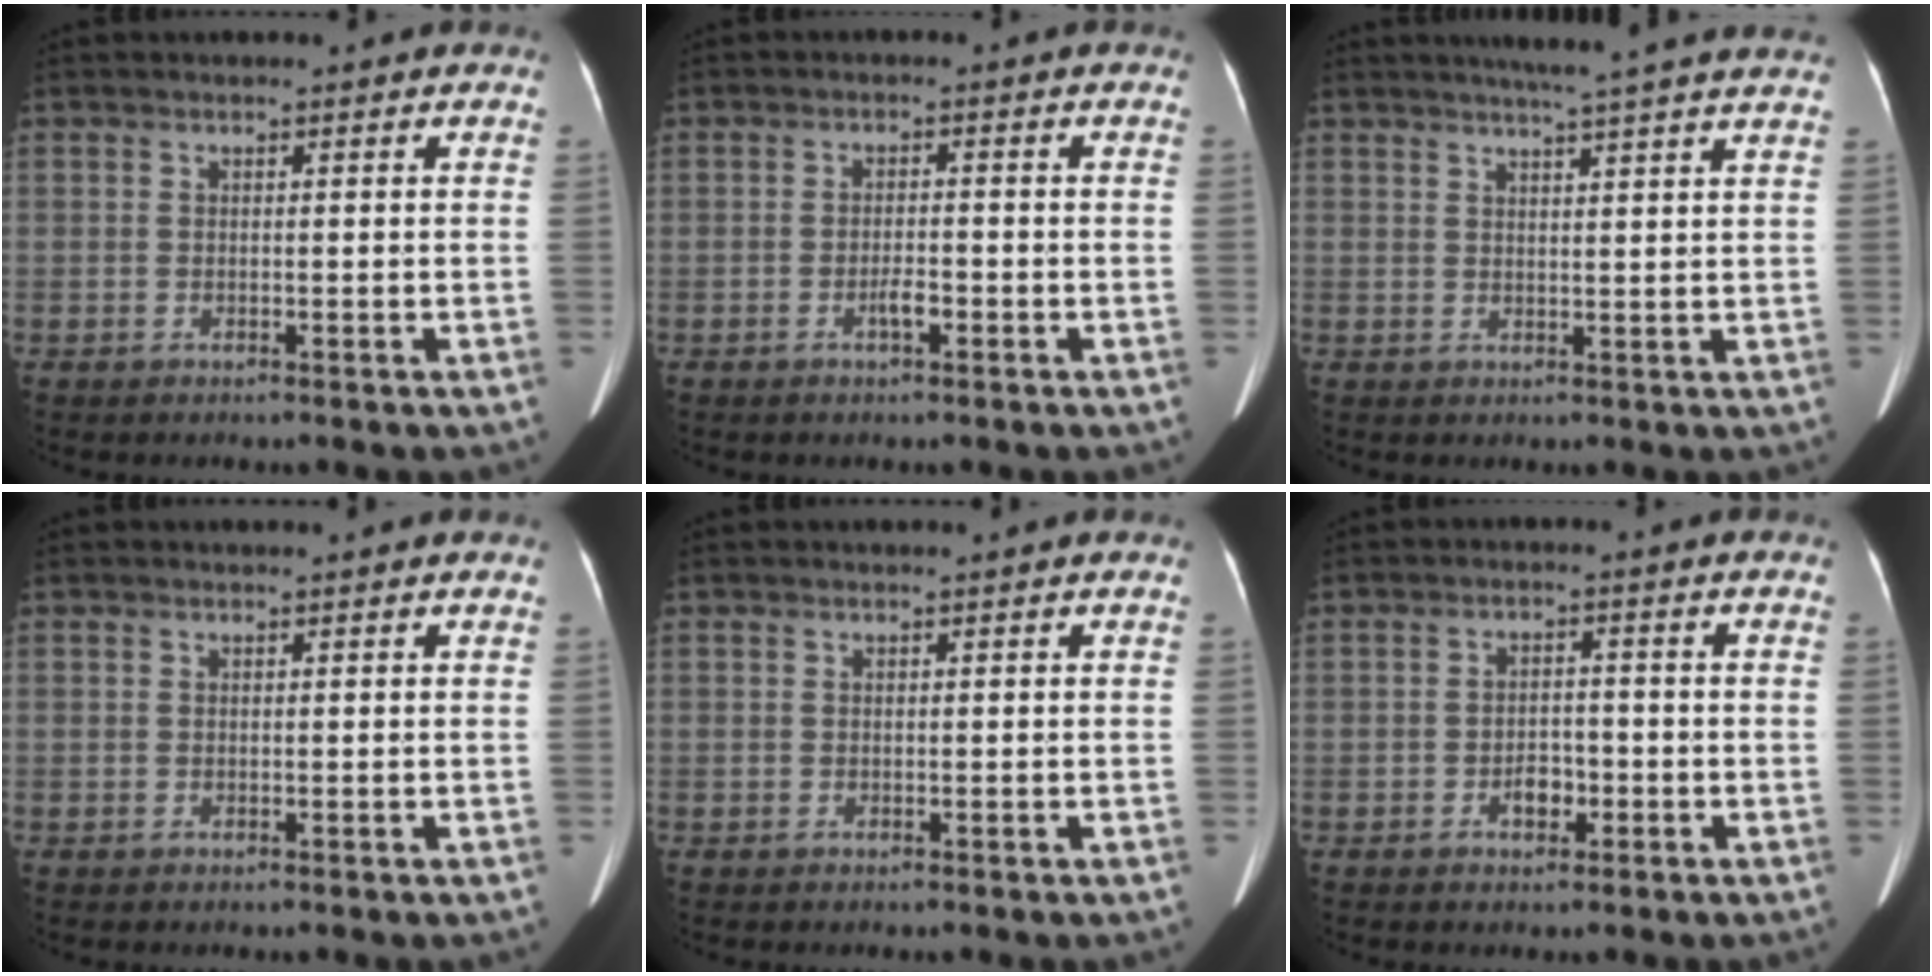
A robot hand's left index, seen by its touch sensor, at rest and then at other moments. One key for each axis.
{"total": 2.0, "fx": -1.2, "fy": 0.5, "fz": 1.6, "tx": -0.030, "ty": 0.001, "tz": -0.019}
{"total": 12.2, "fx": 10.6, "fy": -0.5, "fz": 6.1, "tx": -0.089, "ty": 0.006, "tz": 0.118}
{"total": 0.7, "fx": 0.6, "fy": 0.0, "fz": 0.2, "tx": -0.005, "ty": 0.013, "tz": 0.009}
{"total": 0.0}
{"total": 2.9, "fx": -1.4, "fy": 1.7, "fz": 1.8, "tx": -0.031, "ty": 0.005, "tz": -0.021}